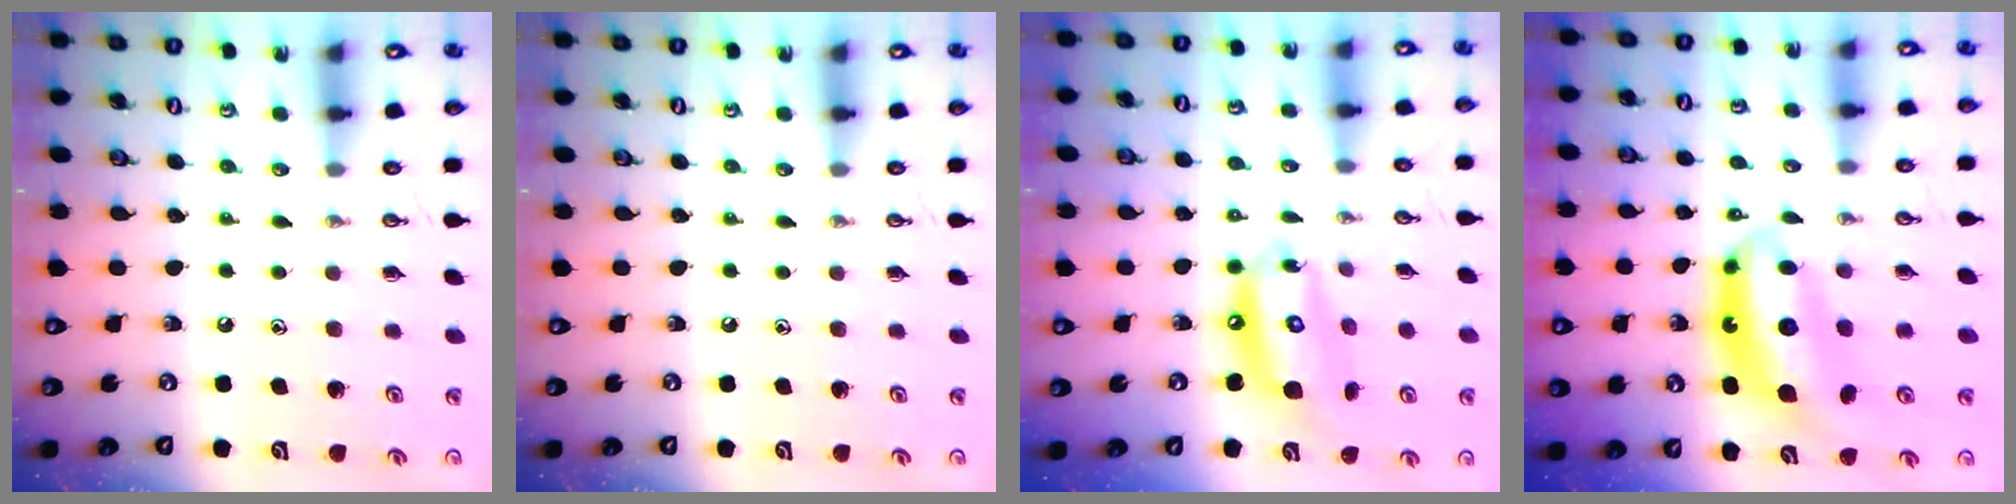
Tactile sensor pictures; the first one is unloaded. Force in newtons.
{"total": 0.0}
{"total": 13.9, "press": 13.8, "slide": 2.0}
{"total": 11.2, "press": 11.1, "slide": 0.9}